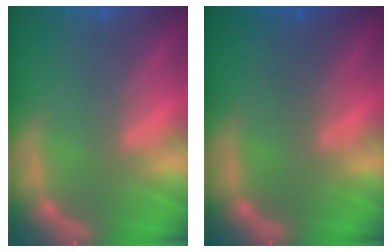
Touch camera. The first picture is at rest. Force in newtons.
{"total": 1.4}